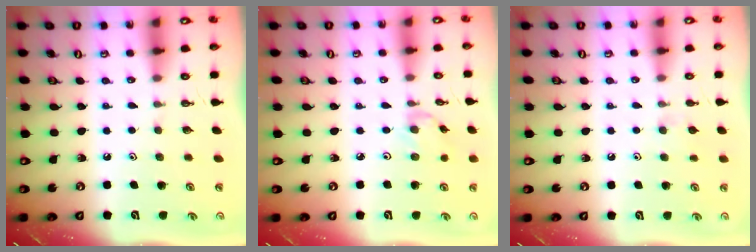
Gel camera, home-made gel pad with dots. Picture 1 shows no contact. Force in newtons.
{"total": 0.7, "press": 0.6, "slide": 0.4}
{"total": 3.9, "press": 3.8, "slide": 0.7}